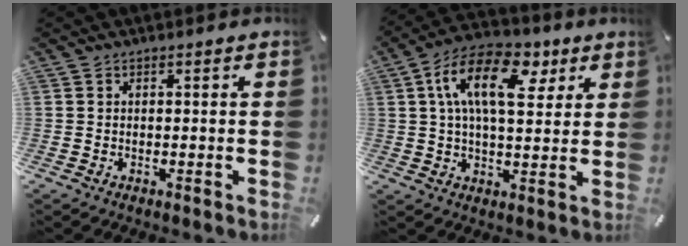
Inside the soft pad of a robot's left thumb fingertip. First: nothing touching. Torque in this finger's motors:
{"motor_torque": [0.53, 0.53, 1.71, -1.05, 0.43]}